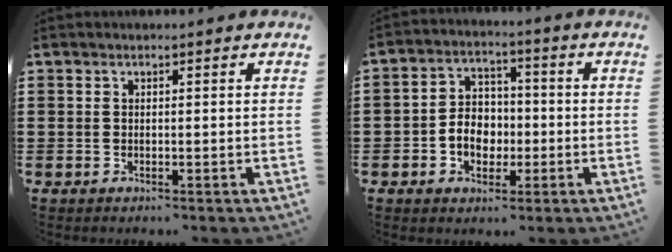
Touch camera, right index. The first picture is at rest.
{"total": 5.5, "force": [-1.4, 4.6, 2.7], "torque": [-0.044, 0.006, -0.029]}